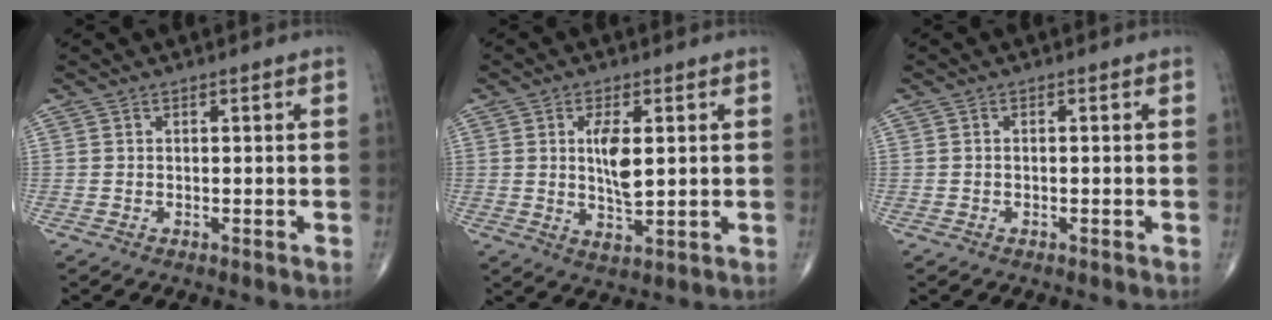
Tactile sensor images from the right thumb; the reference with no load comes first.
{"total": 6.9, "force": [1.1, 2.8, 6.2], "torque": [-0.105, -0.014, 0.023]}
{"total": 0.5, "force": [-0.1, 0.2, 0.5], "torque": [-0.010, 0.000, -0.003]}